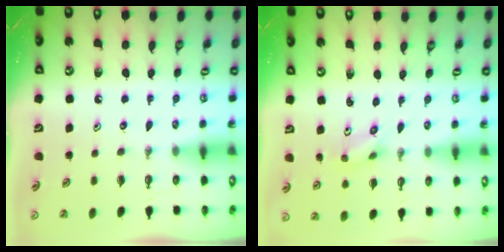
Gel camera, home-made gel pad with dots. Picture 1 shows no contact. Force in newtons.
{"total": 2.1, "press": 1.9, "slide": 0.9}